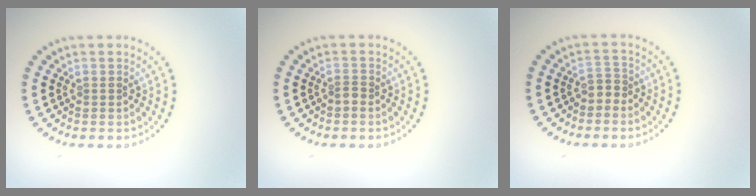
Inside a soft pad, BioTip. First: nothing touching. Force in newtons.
{"total": 0.8, "press": 0.5, "slide": 0.7}
{"total": 1.2, "press": 0.9, "slide": 0.8}